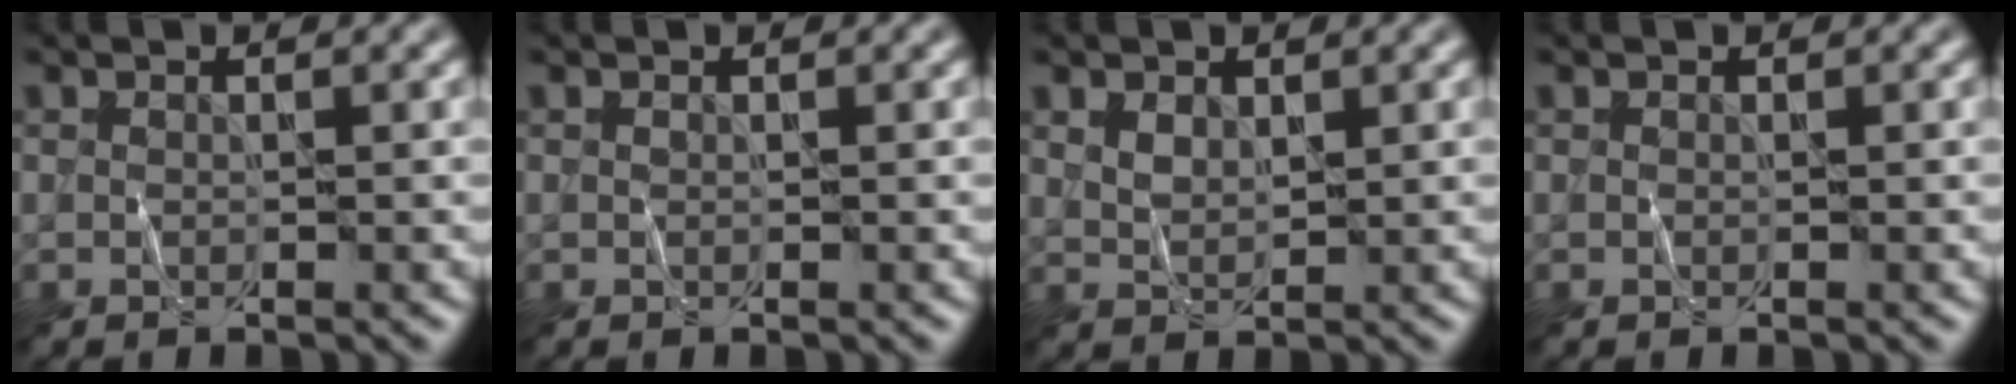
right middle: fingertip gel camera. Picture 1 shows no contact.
{"total": 0.0}
{"total": 1.6, "force": [0.8, 1.0, 1.0], "torque": [-0.022, -0.002, 0.021]}
{"total": 0.0}